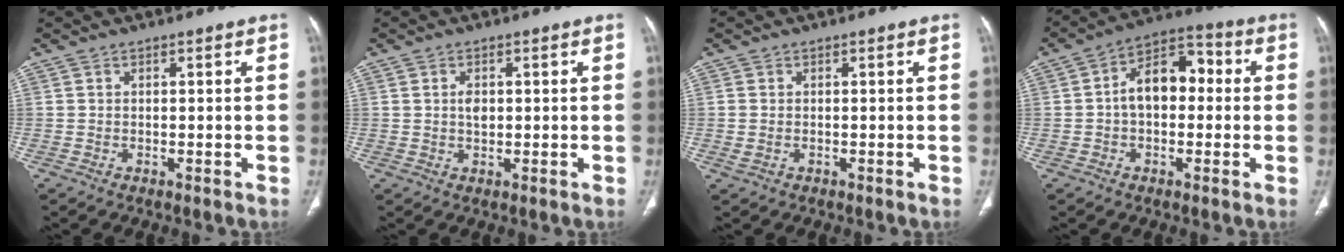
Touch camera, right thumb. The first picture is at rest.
{"total": 2.0, "force": [0.4, 1.3, 1.5], "torque": [-0.024, -0.001, 0.008]}
{"total": 1.3, "force": [-0.2, 0.9, 0.9], "torque": [-0.031, 0.002, 0.000]}
{"total": 10.8, "force": [0.3, 6.9, 8.3], "torque": [-0.112, 0.038, -0.007]}